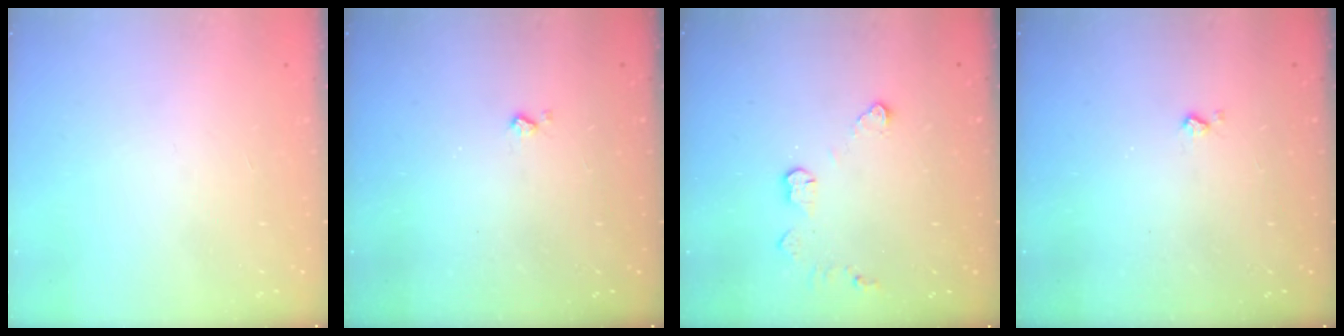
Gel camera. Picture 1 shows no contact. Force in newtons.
{"total": 3.5, "press": 3.5, "slide": 0.5}
{"total": 4.6, "press": 4.6, "slide": 0.2}
{"total": 3.5, "press": 3.5, "slide": 0.5}